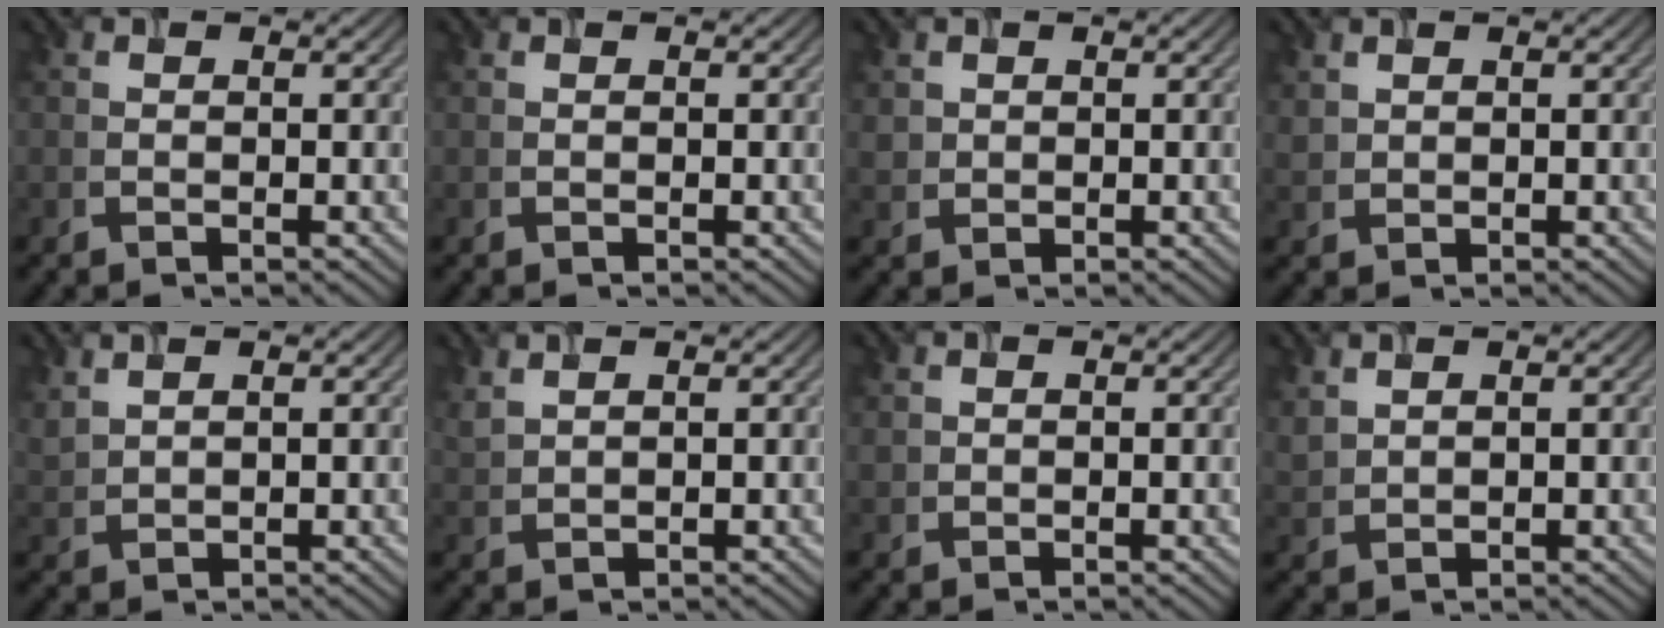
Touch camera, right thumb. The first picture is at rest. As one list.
[{"total": 0.0}, {"total": 1.5, "force": [0.5, 1.4, 0.3], "torque": [-0.013, -0.006, 0.013]}, {"total": 1.4, "force": [0.9, 1.0, 0.4], "torque": [-0.016, -0.002, 0.023]}, {"total": 2.1, "force": [1.7, 0.7, 1.0], "torque": [-0.034, 0.004, 0.044]}, {"total": 1.8, "force": [1.5, 0.4, 0.9], "torque": [-0.029, 0.004, 0.037]}, {"total": 0.9, "force": [0.4, 0.8, 0.2], "torque": [-0.007, -0.002, 0.010]}, {"total": 2.0, "force": [1.5, 0.9, 0.8], "torque": [-0.028, 0.002, 0.040]}]